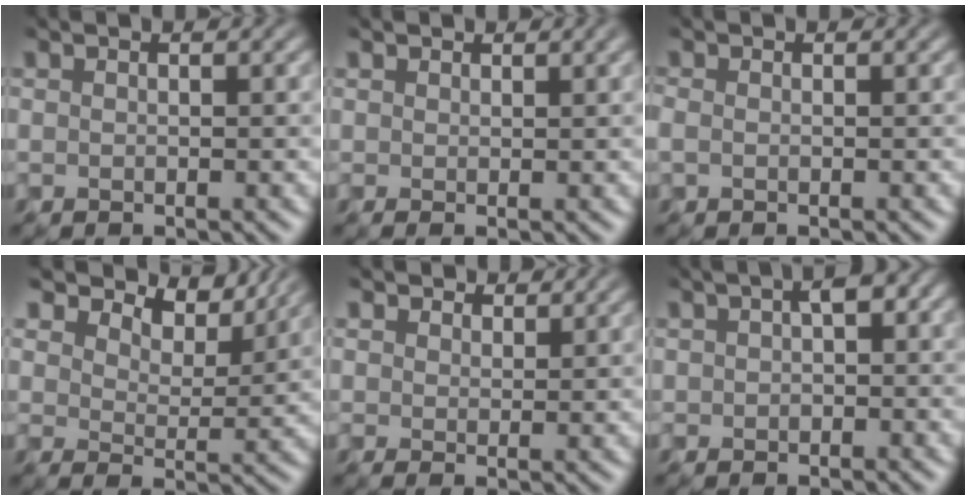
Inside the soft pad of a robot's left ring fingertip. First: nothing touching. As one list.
[{"total": 1.3, "force": [0.8, 0.6, 0.8], "torque": [-0.009, 0.001, 0.011]}, {"total": 0.5, "force": [-0.2, 0.3, 0.4], "torque": [-0.014, -0.003, -0.006]}, {"total": 8.2, "force": [7.0, 2.8, 3.4], "torque": [-0.059, -0.008, 0.101]}, {"total": 2.0, "force": [1.6, 1.1, 0.7], "torque": [-0.014, -0.001, 0.021]}, {"total": 2.5, "force": [0.5, 1.3, 2.1], "torque": [-0.024, 0.013, 0.002]}]